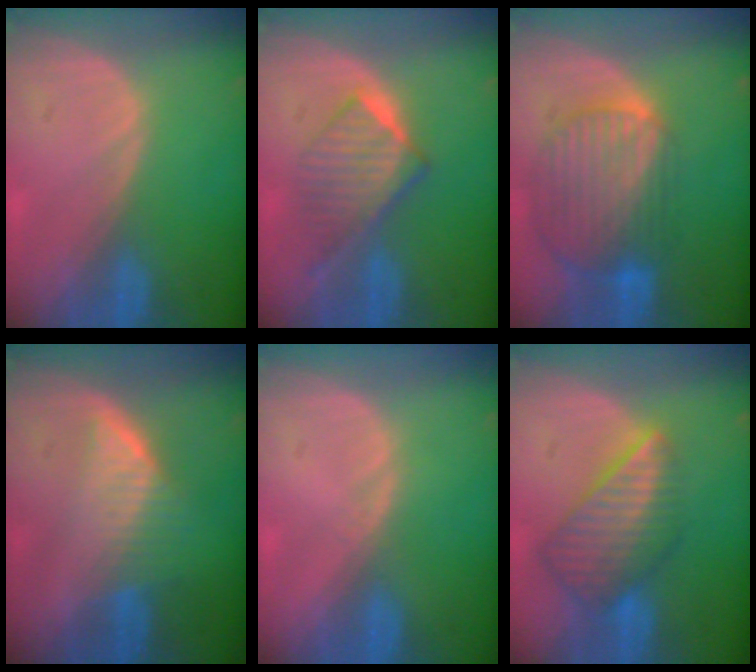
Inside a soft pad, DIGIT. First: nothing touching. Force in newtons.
{"total": 6.5, "press": 6.2, "slide": 2.1}
{"total": 10.3, "press": 8.7, "slide": 5.6}
{"total": 6.6, "press": 5.8, "slide": 3.1}
{"total": 0.7, "press": 0.5, "slide": 0.4}
{"total": 8.8, "press": 7.7, "slide": 4.4}